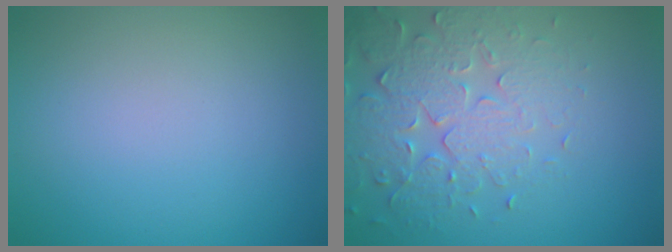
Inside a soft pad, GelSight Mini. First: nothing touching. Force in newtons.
{"total": 4.6, "press": 4.5, "slide": 1.1}